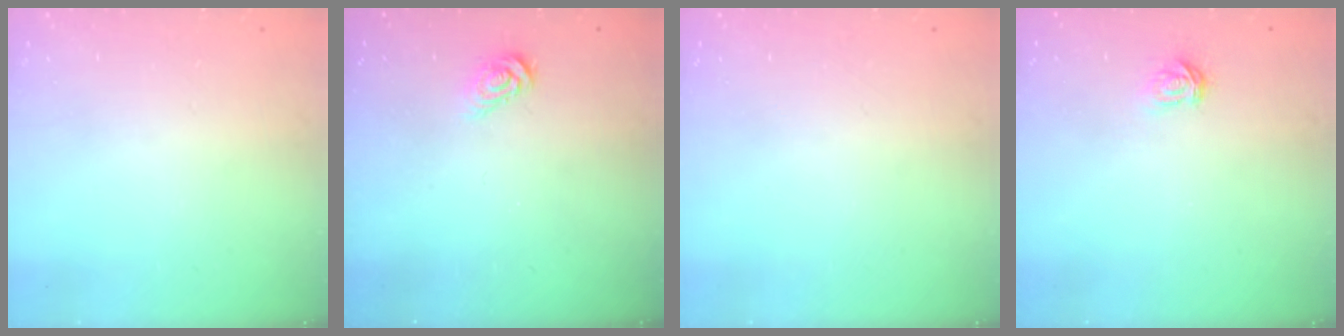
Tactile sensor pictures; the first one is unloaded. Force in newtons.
{"total": 3.8, "press": 3.8, "slide": 0.4}
{"total": 0.0}
{"total": 2.8, "press": 2.7, "slide": 0.3}